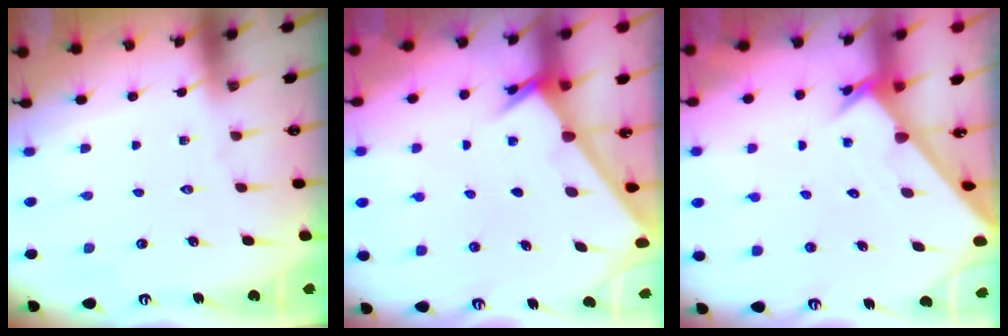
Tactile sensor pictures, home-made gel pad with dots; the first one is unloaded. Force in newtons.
{"total": 2.4, "press": 2.4, "slide": 0.2}
{"total": 2.1, "press": 2.1, "slide": 0.1}